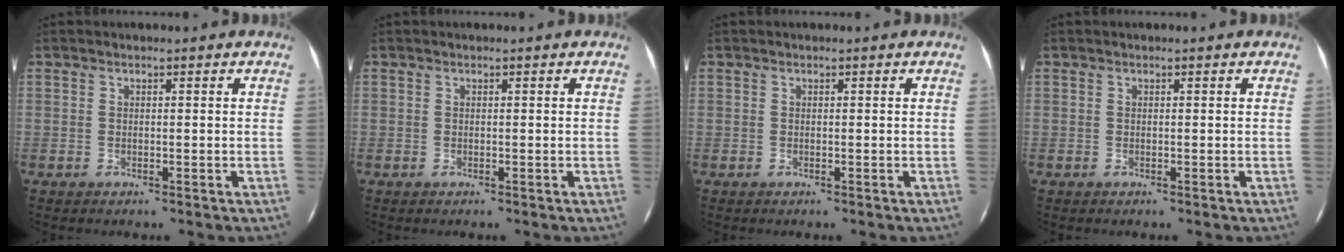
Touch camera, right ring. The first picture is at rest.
{"total": 0.0}
{"total": 0.0}
{"total": 0.0}